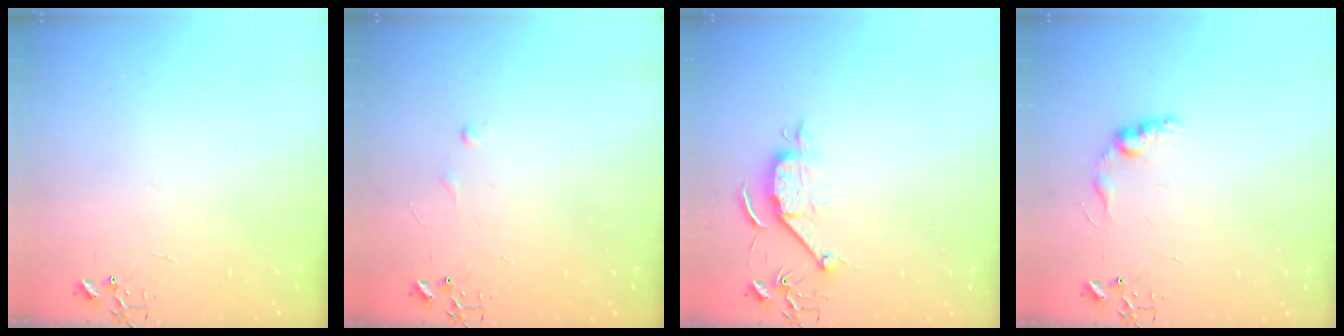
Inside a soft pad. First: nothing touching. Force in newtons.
{"total": 3.4, "press": 3.4, "slide": 0.5}
{"total": 7.9, "press": 7.9, "slide": 0.9}
{"total": 8.6, "press": 8.6, "slide": 0.4}